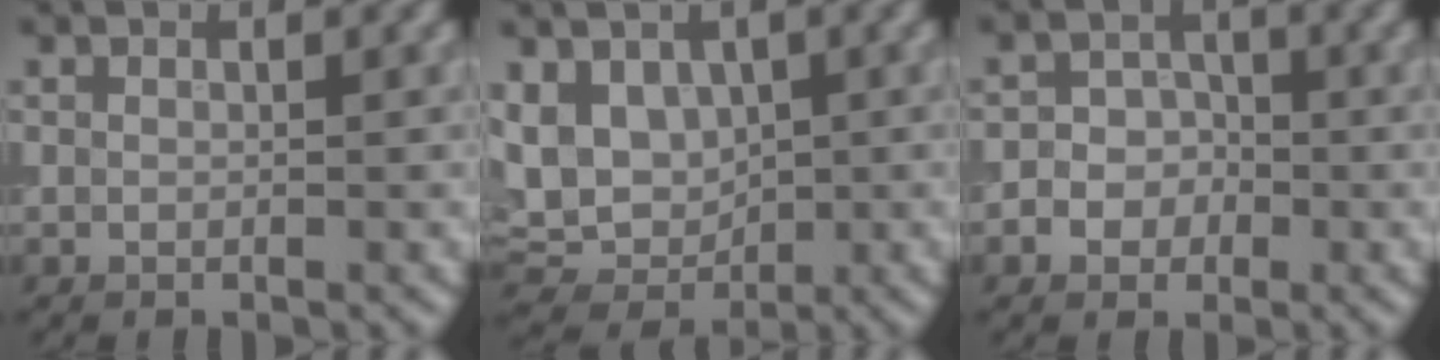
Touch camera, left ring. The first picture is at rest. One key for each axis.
{"total": 7.7, "fx": 1.8, "fy": 5.9, "fz": 4.6, "tx": -0.086, "ty": 0.013, "tz": 0.031}
{"total": 3.6, "fx": -1.5, "fy": 3.1, "fz": 1.1, "tx": 0.007, "ty": 0.008, "tz": -0.042}